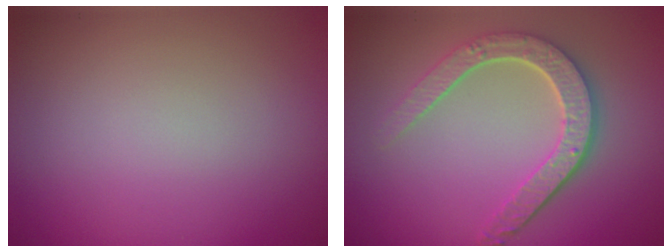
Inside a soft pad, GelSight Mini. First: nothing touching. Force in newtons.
{"total": 4.7, "press": 3.7, "slide": 2.9}